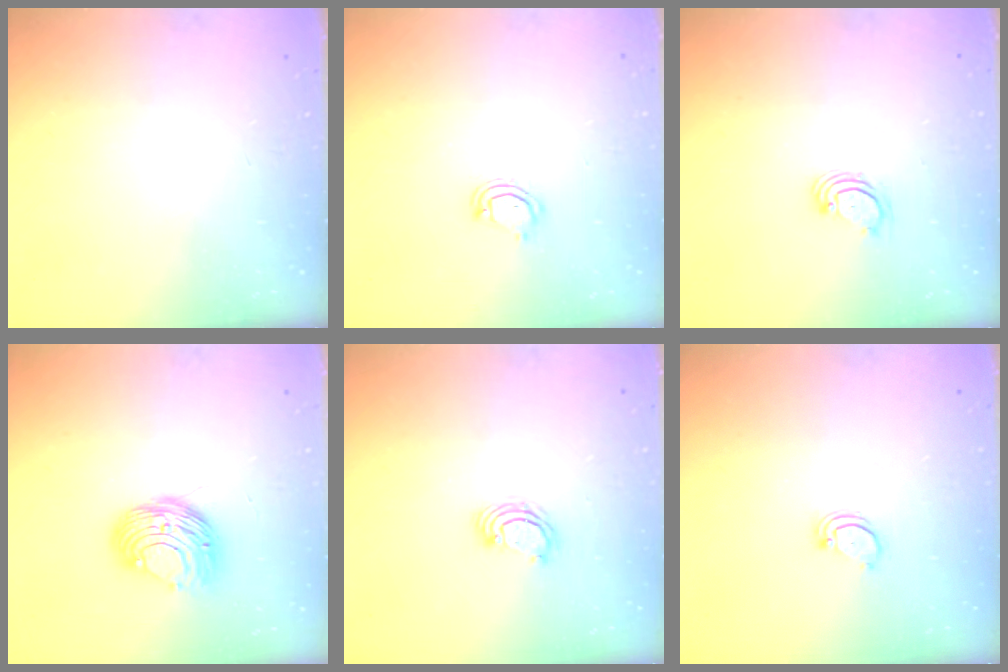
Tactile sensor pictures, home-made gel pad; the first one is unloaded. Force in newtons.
{"total": 3.4, "press": 3.4, "slide": 0.2}
{"total": 3.0, "press": 3.0, "slide": 0.3}
{"total": 10.0, "press": 10.0, "slide": 0.7}
{"total": 3.2, "press": 3.2, "slide": 0.1}
{"total": 2.0, "press": 2.0, "slide": 0.2}